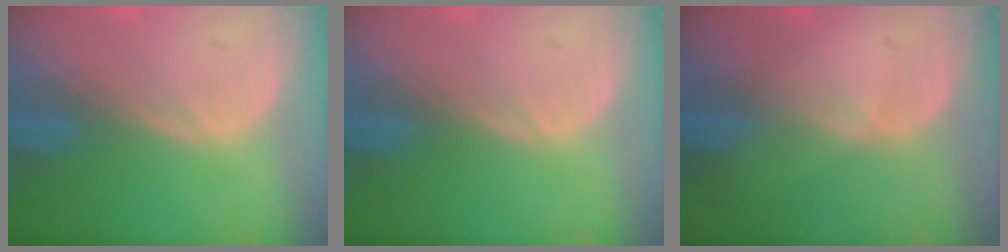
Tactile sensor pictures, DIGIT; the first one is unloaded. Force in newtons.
{"total": 0.0}
{"total": 0.7, "press": 0.5, "slide": 0.5}